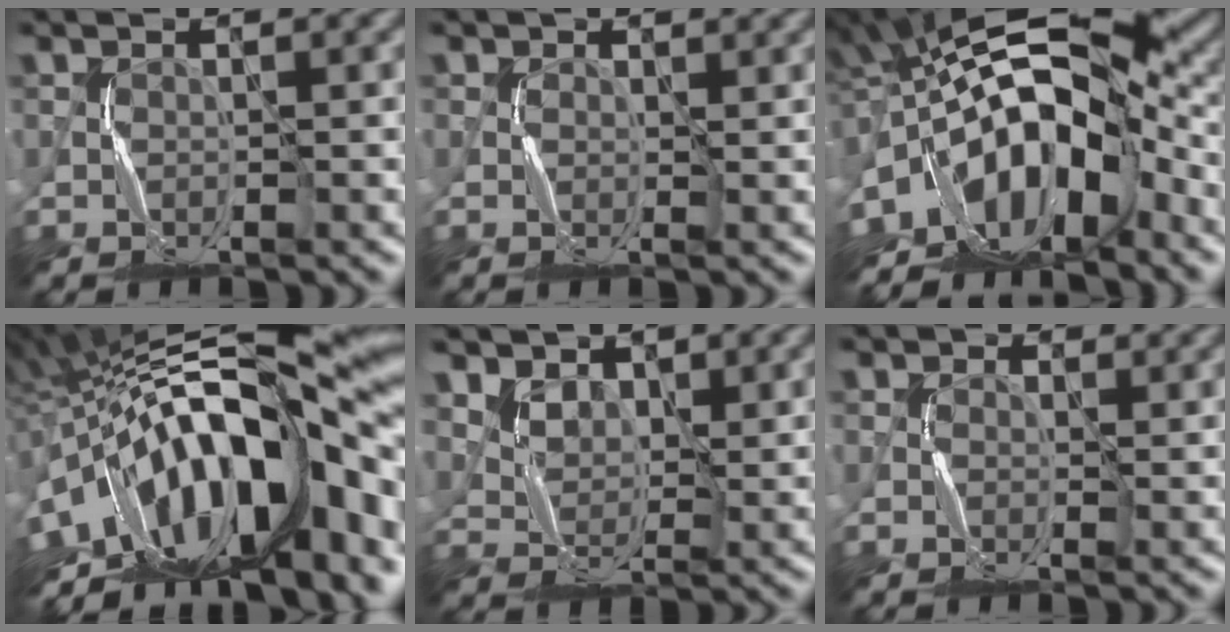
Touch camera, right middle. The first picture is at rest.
{"total": 1.2, "force": [0.9, 0.7, 0.5], "torque": [-0.008, -0.002, 0.013]}
{"total": 13.8, "force": [-4.6, 7.4, 10.7], "torque": [-0.153, 0.014, -0.092]}
{"total": 19.6, "force": [-3.9, 8.3, 17.3], "torque": [-0.260, 0.018, -0.092]}
{"total": 3.5, "force": [2.1, 2.4, 1.4], "torque": [-0.036, -0.025, 0.049]}
{"total": 1.6, "force": [0.9, 1.1, 0.6], "torque": [-0.007, -0.004, 0.009]}